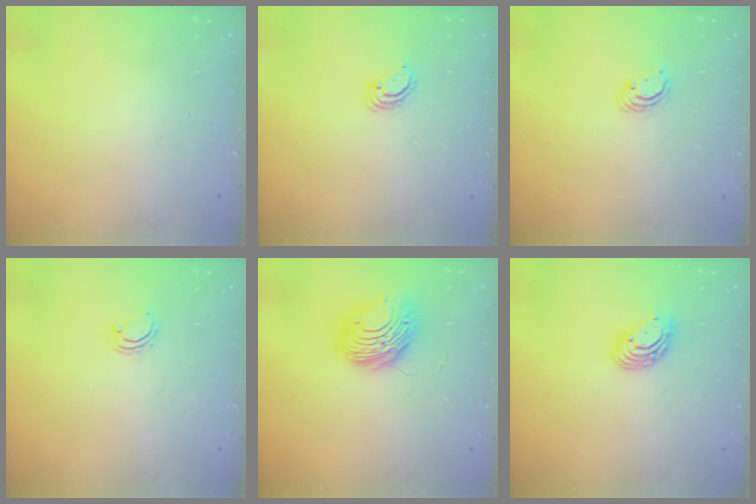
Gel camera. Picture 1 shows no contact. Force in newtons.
{"total": 2.9, "press": 2.9, "slide": 0.2}
{"total": 2.2, "press": 2.2, "slide": 0.1}
{"total": 4.9, "press": 4.9, "slide": 0.3}
{"total": 10.5, "press": 10.5, "slide": 1.3}
{"total": 9.6, "press": 9.4, "slide": 1.9}